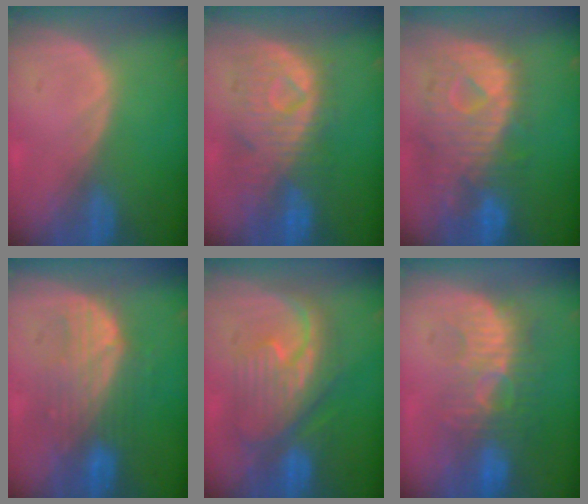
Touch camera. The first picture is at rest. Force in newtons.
{"total": 9.8, "press": 9.1, "slide": 3.6}
{"total": 11.7, "press": 10.1, "slide": 5.9}
{"total": 7.7, "press": 7.6, "slide": 0.8}
{"total": 9.4, "press": 9.4, "slide": 0.6}
{"total": 9.3, "press": 8.8, "slide": 3.1}